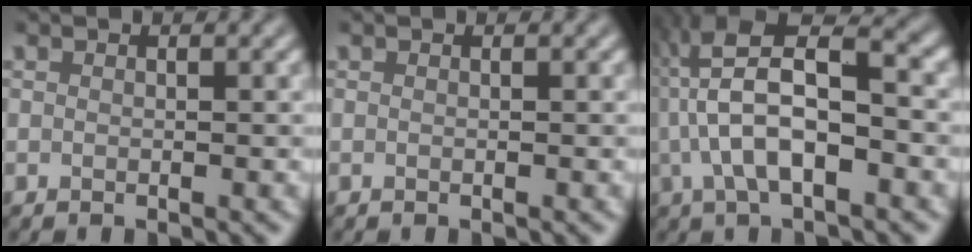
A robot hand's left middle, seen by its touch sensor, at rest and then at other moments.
{"total": 0.0}
{"total": 9.1, "force": [-0.4, 3.3, 8.5], "torque": [-0.158, 0.023, -0.014]}